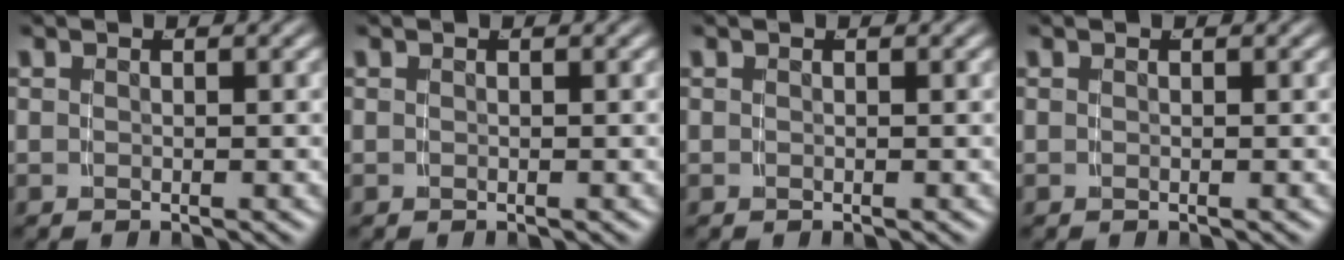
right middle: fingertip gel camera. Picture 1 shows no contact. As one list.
[{"total": 0.0}, {"total": 0.0}, {"total": 0.0}]